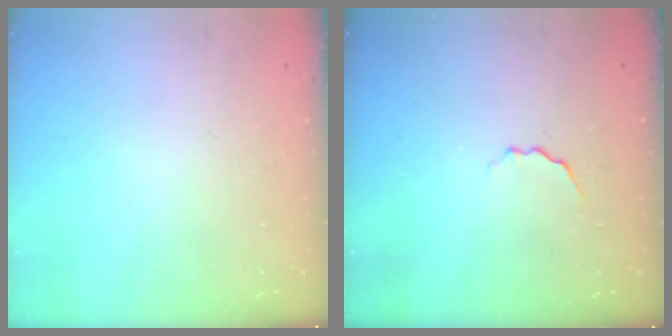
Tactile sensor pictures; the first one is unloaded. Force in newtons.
{"total": 3.0, "press": 2.9, "slide": 0.7}